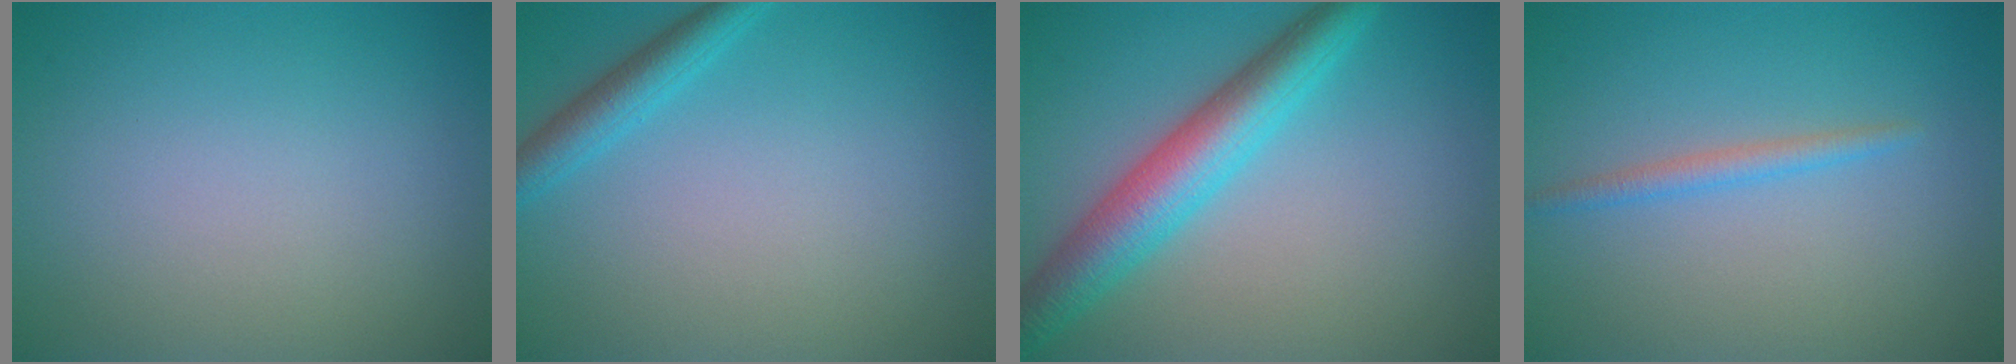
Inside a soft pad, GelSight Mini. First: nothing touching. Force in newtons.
{"total": 2.5, "press": 2.4, "slide": 0.1}
{"total": 6.0, "press": 6.0, "slide": 0.2}
{"total": 1.5, "press": 1.5, "slide": 0.1}